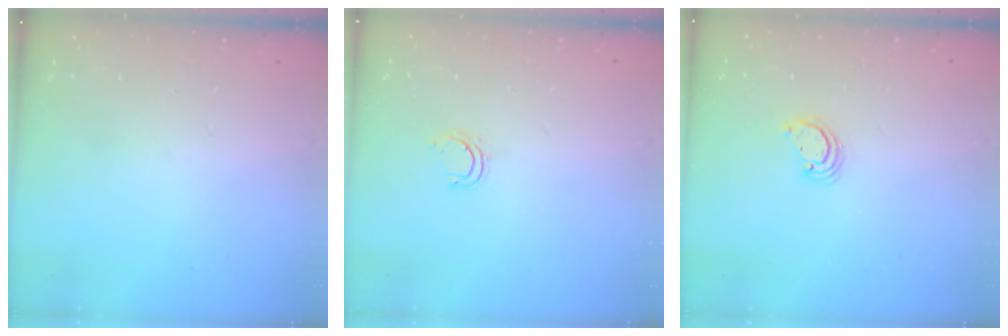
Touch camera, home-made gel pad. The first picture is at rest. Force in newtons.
{"total": 4.0, "press": 3.9, "slide": 0.4}
{"total": 2.6, "press": 2.6, "slide": 0.2}